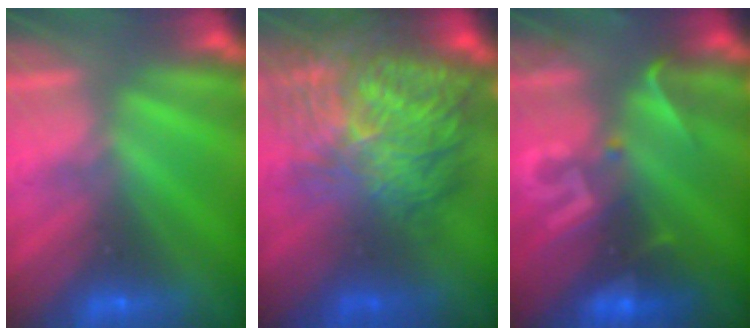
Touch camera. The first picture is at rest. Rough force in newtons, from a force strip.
{"total": 9.0}
{"total": 2.9}